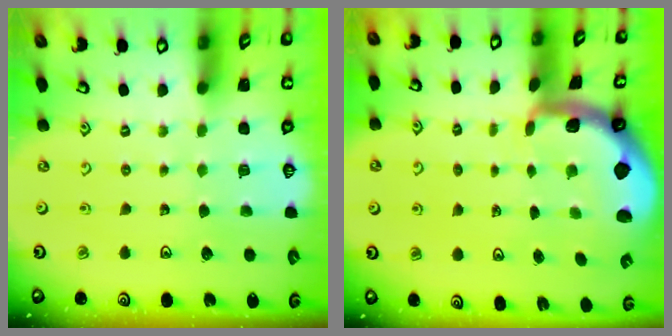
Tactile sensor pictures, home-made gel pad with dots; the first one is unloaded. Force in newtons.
{"total": 1.8, "press": 1.7, "slide": 0.4}